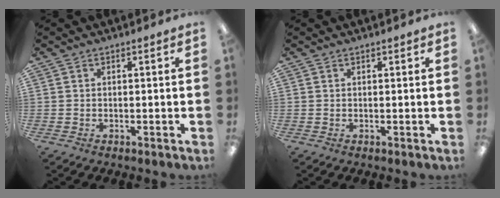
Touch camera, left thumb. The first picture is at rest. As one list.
[{"total": 0.5, "force": [0.4, 0.4, 0.0], "torque": [-0.001, 0.002, 0.006]}]